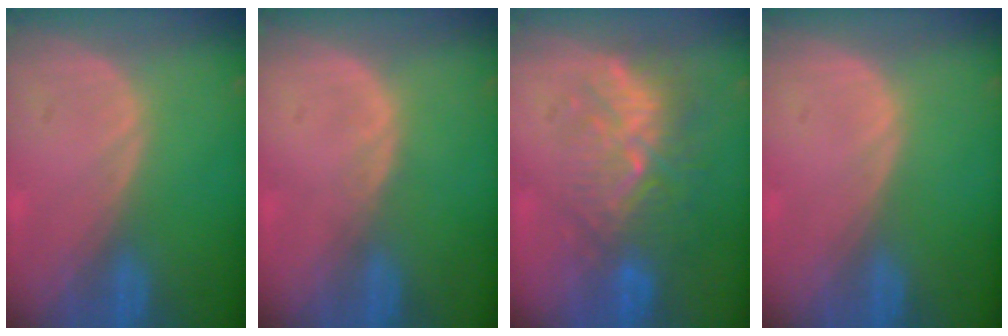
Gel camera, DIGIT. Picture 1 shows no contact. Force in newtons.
{"total": 0.7, "press": 0.6, "slide": 0.2}
{"total": 9.4, "press": 8.7, "slide": 3.5}
{"total": 0.0}